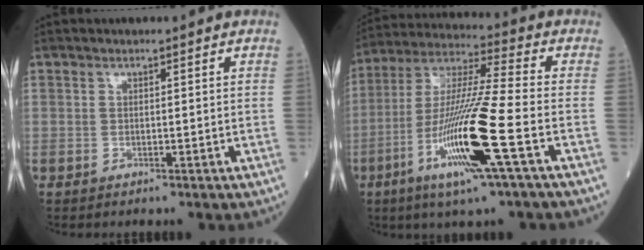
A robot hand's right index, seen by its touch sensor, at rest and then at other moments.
{"total": 16.9, "force": [-6.1, -0.3, 15.7], "torque": [-0.318, -0.017, -0.117]}